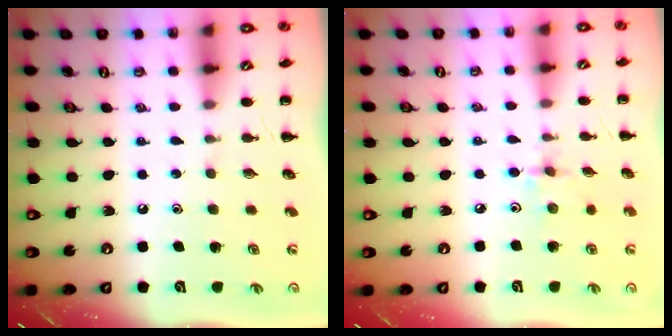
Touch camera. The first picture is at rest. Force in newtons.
{"total": 2.2, "press": 2.2, "slide": 0.5}